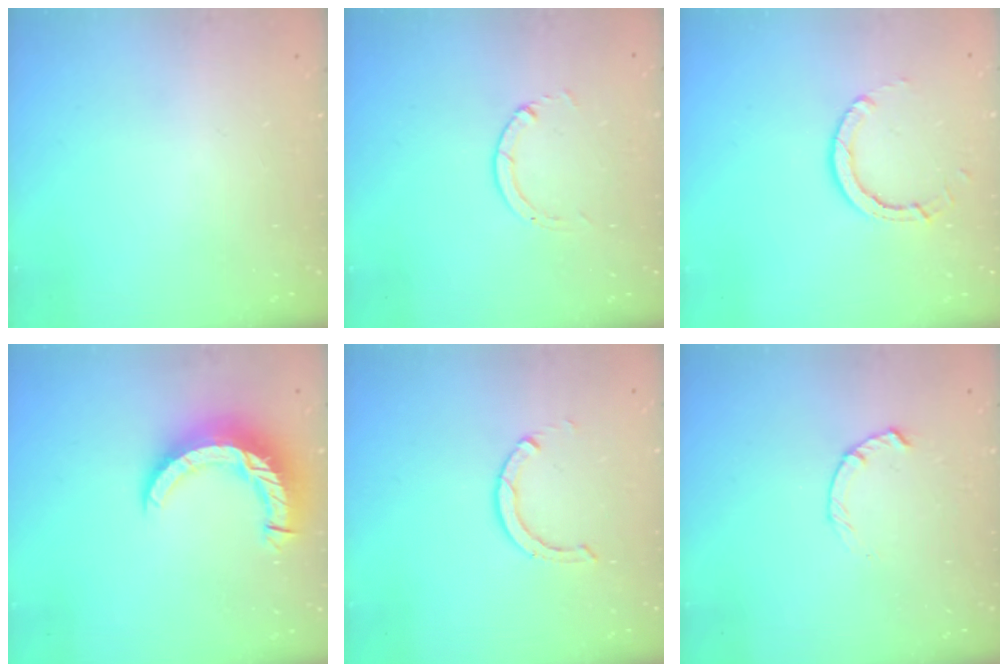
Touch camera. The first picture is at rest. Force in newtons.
{"total": 1.3, "press": 1.3, "slide": 0.2}
{"total": 5.6, "press": 5.6, "slide": 0.2}
{"total": 11.4, "press": 11.3, "slide": 1.1}
{"total": 2.9, "press": 2.9, "slide": 0.4}
{"total": 1.8, "press": 1.8, "slide": 0.3}